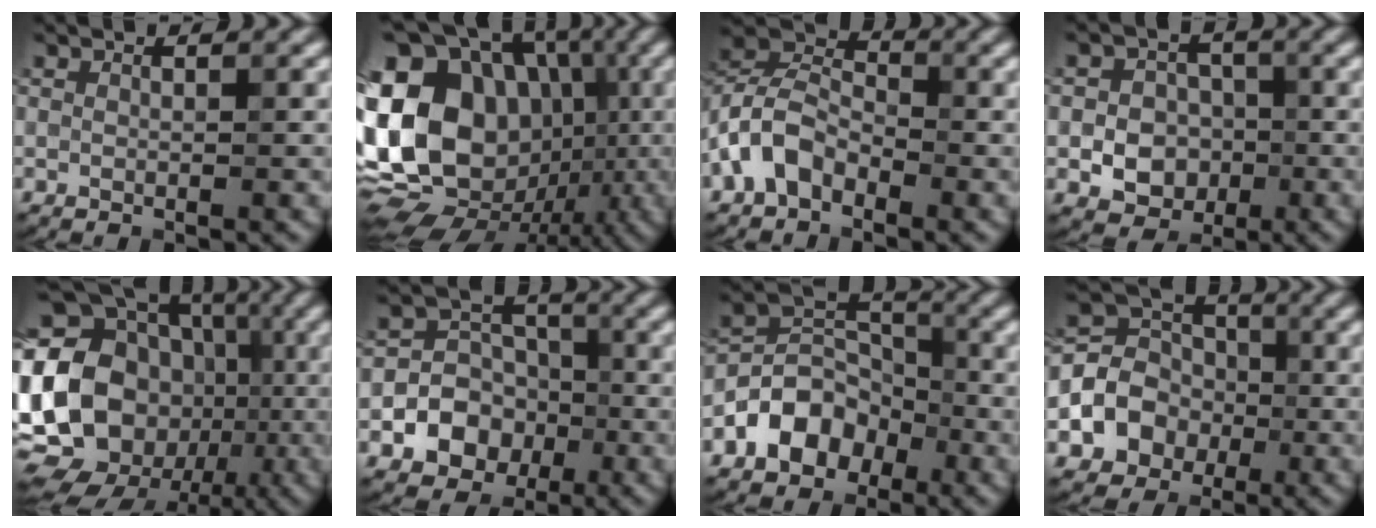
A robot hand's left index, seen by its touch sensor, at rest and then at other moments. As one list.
[{"total": 21.9, "force": [-0.2, 17.5, 13.2], "torque": [-0.240, 0.021, -0.023]}, {"total": 4.9, "force": [-2.8, 2.9, 2.8], "torque": [-0.061, 0.012, -0.069]}, {"total": 5.5, "force": [-1.5, 4.5, 2.7], "torque": [-0.021, 0.002, -0.044]}, {"total": 22.7, "force": [-3.7, 19.2, 11.5], "torque": [-0.213, 0.026, -0.107]}, {"total": 6.5, "force": [-2.2, 5.6, 2.4], "torque": [-0.018, 0.010, -0.061]}, {"total": 5.5, "force": [-2.9, 3.8, 2.7], "torque": [-0.035, 0.007, -0.060]}, {"total": 5.6, "force": [-1.5, 4.7, 2.6], "torque": [-0.046, 0.007, -0.042]}]